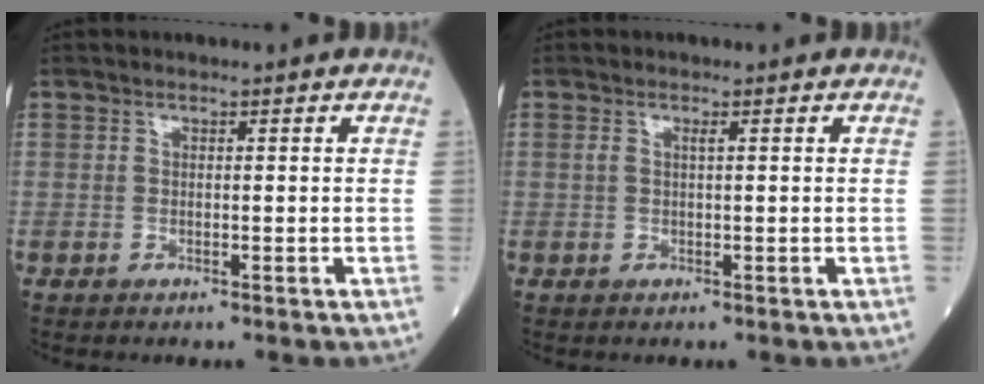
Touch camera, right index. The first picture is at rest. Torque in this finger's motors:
{"motor_torque": [-0.18, -0.12, -0.03, 0.01]}